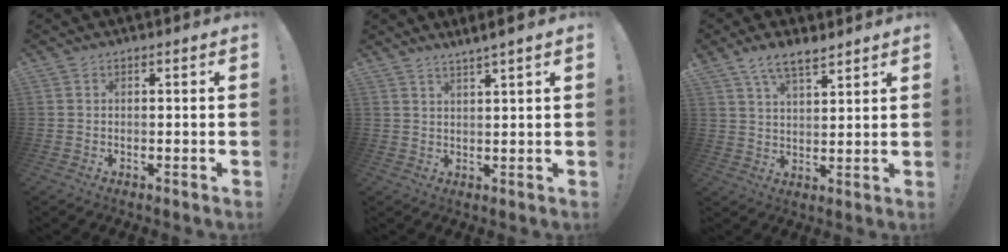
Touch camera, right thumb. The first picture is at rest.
{"total": 3.6, "force": [2.8, -0.6, 2.1], "torque": [-0.029, -0.018, 0.044]}
{"total": 7.2, "force": [5.5, 2.5, 3.8], "torque": [-0.062, -0.028, 0.102]}